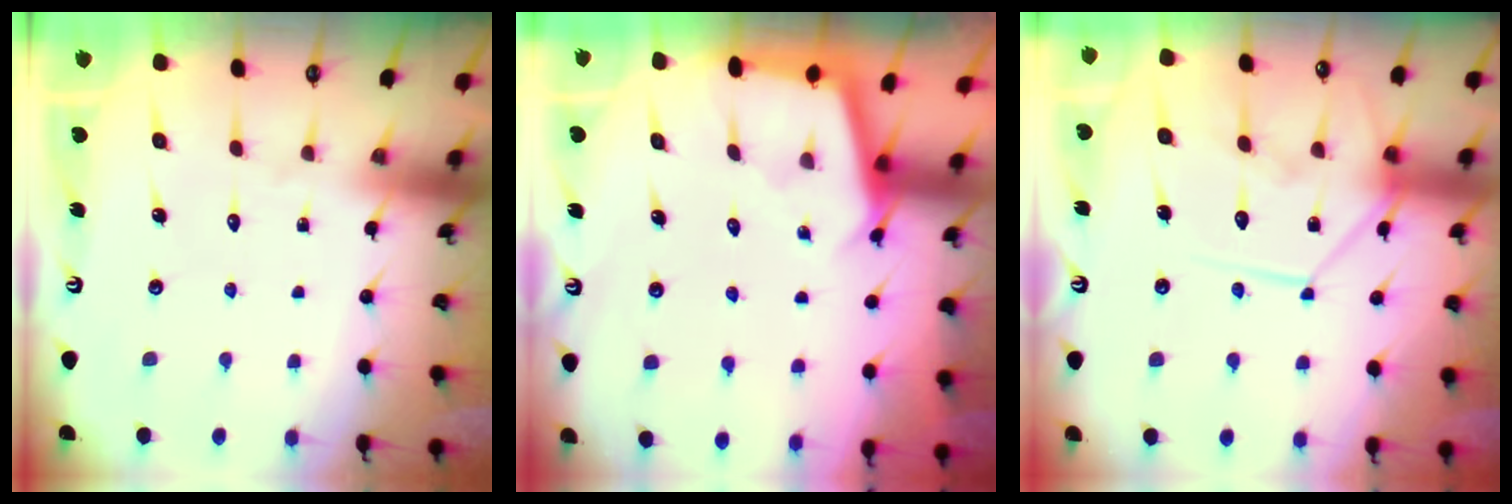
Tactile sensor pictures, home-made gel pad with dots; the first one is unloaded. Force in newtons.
{"total": 2.7, "press": 2.7, "slide": 0.3}
{"total": 12.6, "press": 12.5, "slide": 1.4}